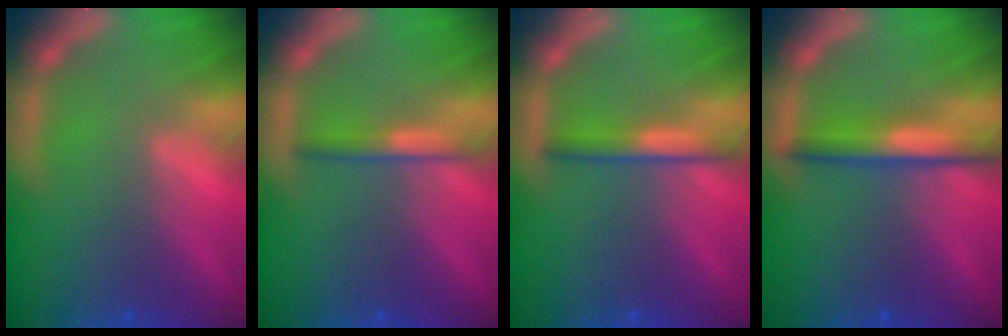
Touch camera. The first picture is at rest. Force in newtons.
{"total": 2.0}
{"total": 2.4}
{"total": 3.5}